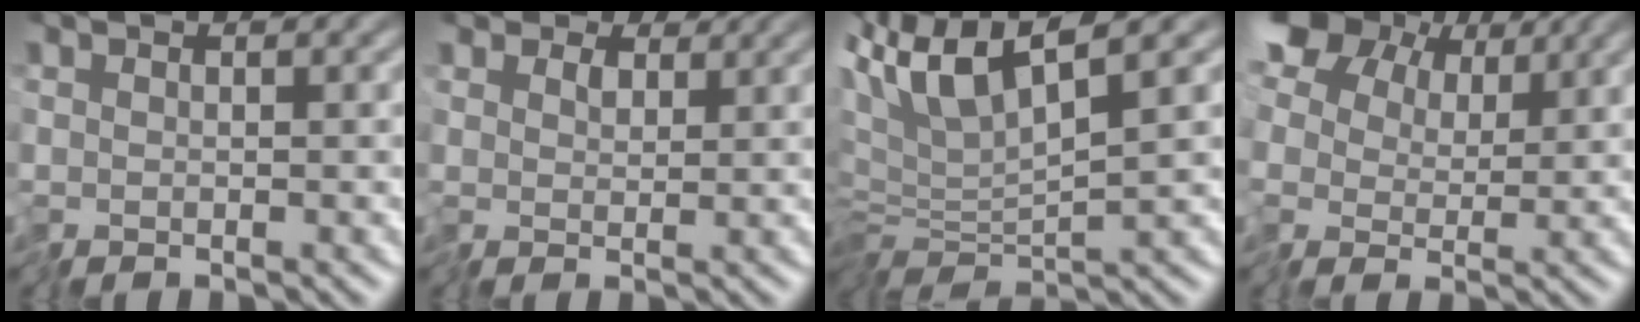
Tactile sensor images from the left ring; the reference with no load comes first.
{"total": 2.5, "force": [1.7, 1.6, 0.8], "torque": [-0.026, 0.003, 0.022]}
{"total": 5.9, "force": [1.8, 1.5, 5.4], "torque": [-0.113, 0.009, 0.029]}
{"total": 9.2, "force": [4.7, 5.9, 5.3], "torque": [-0.118, 0.024, 0.077]}